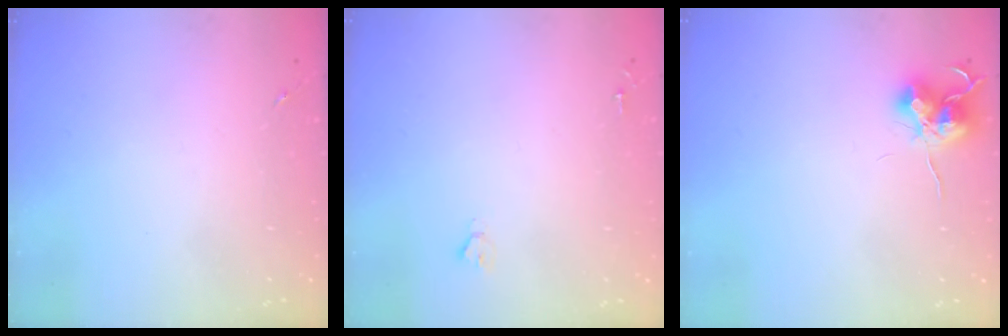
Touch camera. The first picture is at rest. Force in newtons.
{"total": 1.9, "press": 1.9, "slide": 0.2}
{"total": 10.9, "press": 10.8, "slide": 0.8}